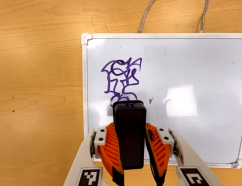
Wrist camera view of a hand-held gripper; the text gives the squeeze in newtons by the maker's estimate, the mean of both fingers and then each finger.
{"total": 8.3, "left": 6.9, "right": 9.7}